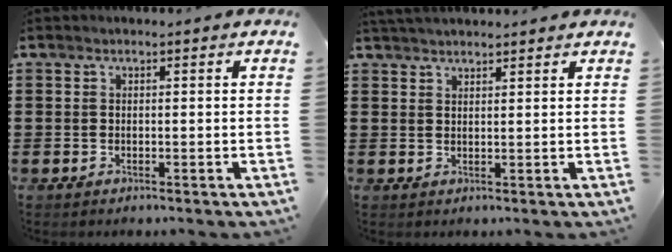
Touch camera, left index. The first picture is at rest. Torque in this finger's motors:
{"motor_torque": [0.97, -0.95, 0.42, 0.07]}